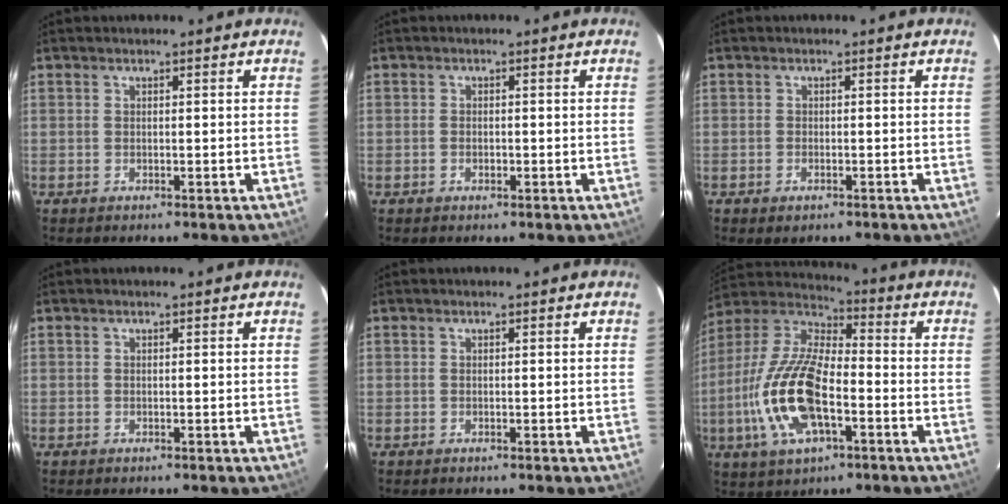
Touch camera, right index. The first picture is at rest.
{"total": 1.2, "force": [-0.5, 0.8, 0.8], "torque": [-0.015, 0.002, -0.008]}
{"total": 1.5, "force": [-0.9, 0.9, 0.8], "torque": [-0.015, -0.003, -0.013]}
{"total": 0.0}
{"total": 0.0}
{"total": 18.3, "force": [-5.2, 7.8, 15.8], "torque": [-0.339, -0.005, -0.101]}